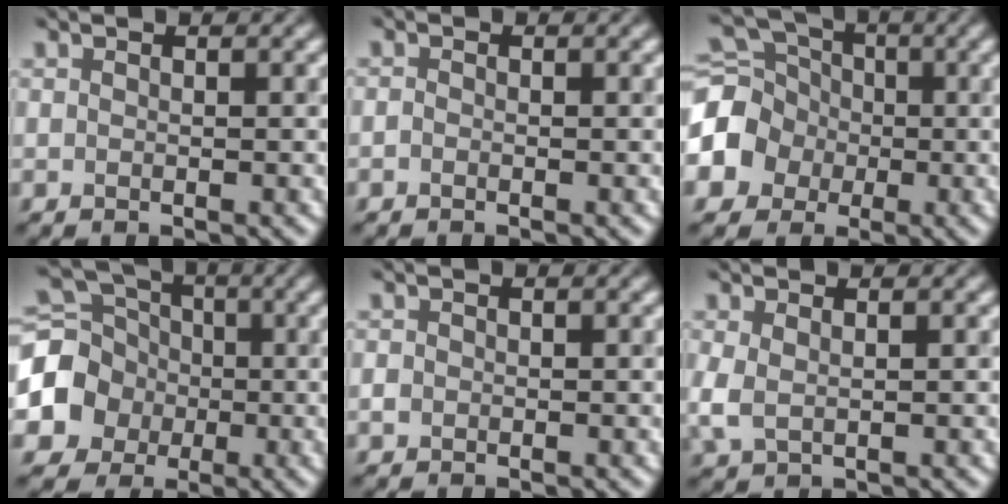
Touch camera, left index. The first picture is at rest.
{"total": 0.7, "force": [-0.6, 0.0, -0.3], "torque": [0.007, -0.002, -0.010]}
{"total": 6.6, "force": [-1.8, 5.9, 2.2], "torque": [-0.051, -0.005, -0.048]}
{"total": 5.7, "force": [-1.6, 5.3, 1.6], "torque": [-0.034, 0.000, -0.041]}
{"total": 0.6, "force": [-0.4, 0.4, -0.1], "torque": [0.004, 0.001, -0.006]}
{"total": 2.3, "force": [0.0, 1.4, 1.8], "torque": [-0.046, 0.001, 0.006]}